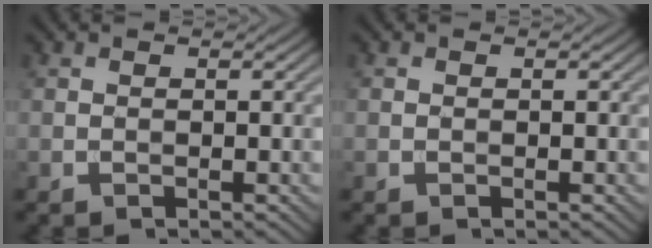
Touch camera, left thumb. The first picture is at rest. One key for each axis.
{"total": 0.0}